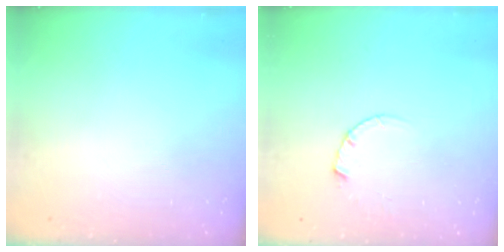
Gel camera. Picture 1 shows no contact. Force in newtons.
{"total": 2.4, "press": 2.4, "slide": 0.3}